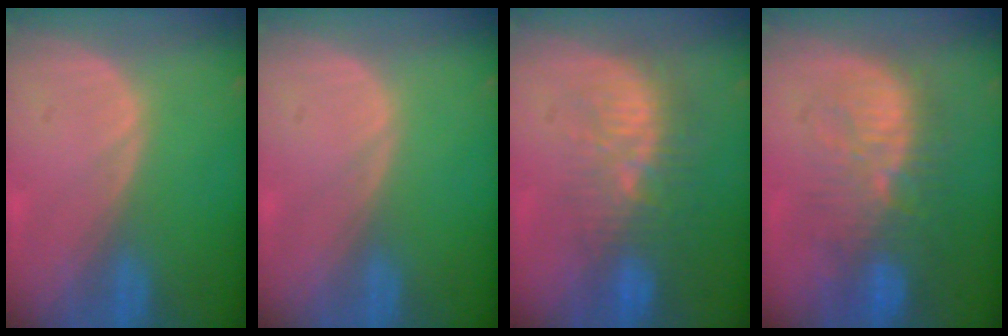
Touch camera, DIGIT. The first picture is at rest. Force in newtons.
{"total": 0.0}
{"total": 9.4, "press": 8.8, "slide": 3.4}
{"total": 10.1, "press": 9.5, "slide": 3.4}